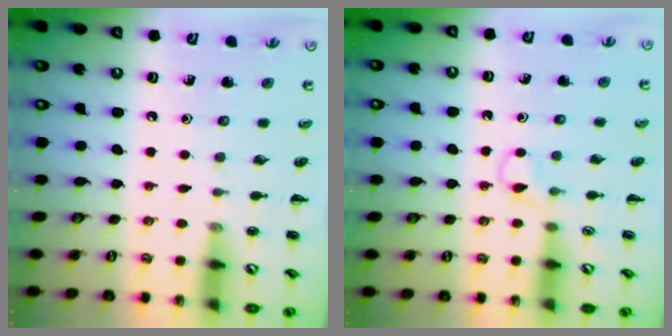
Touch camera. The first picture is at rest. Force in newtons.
{"total": 3.1, "press": 2.9, "slide": 1.2}